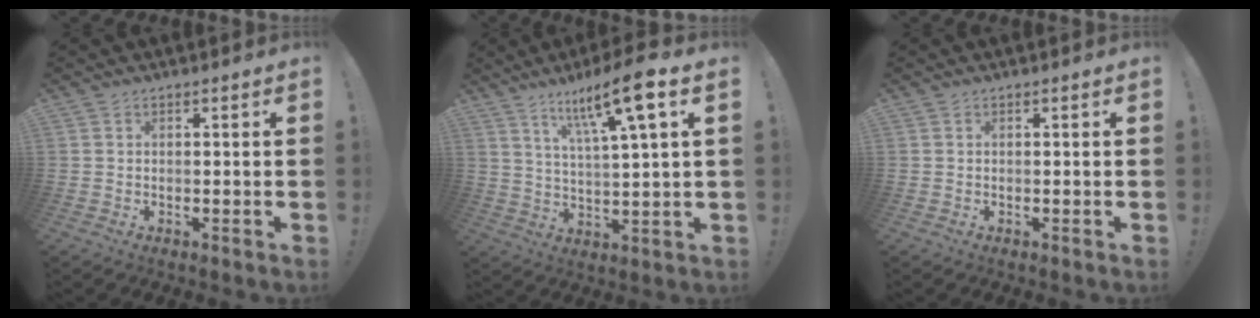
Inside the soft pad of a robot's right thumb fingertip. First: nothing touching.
{"total": 13.5, "force": [7.7, 1.4, 11.0], "torque": [-0.185, -0.038, 0.114]}
{"total": 0.0}